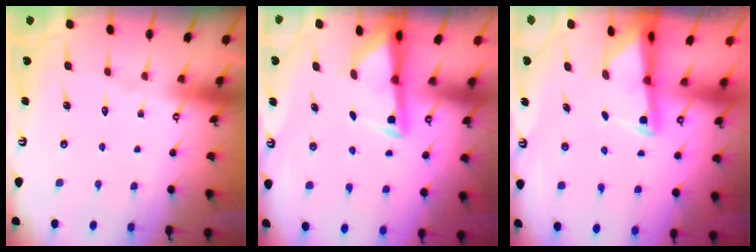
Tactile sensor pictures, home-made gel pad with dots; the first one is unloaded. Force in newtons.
{"total": 3.0, "press": 2.9, "slide": 0.5}
{"total": 2.6, "press": 2.5, "slide": 0.5}